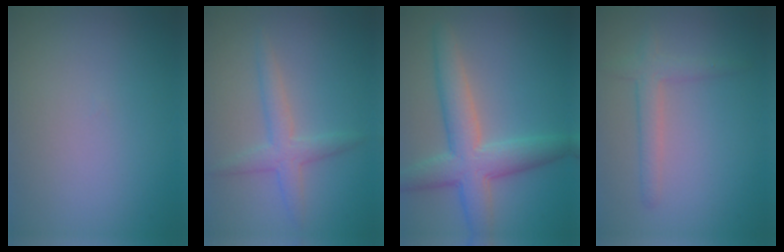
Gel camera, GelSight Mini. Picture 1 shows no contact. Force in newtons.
{"total": 2.7, "press": 2.7, "slide": 0.0}
{"total": 6.0, "press": 6.0, "slide": 0.5}
{"total": 2.1, "press": 2.1, "slide": 0.1}